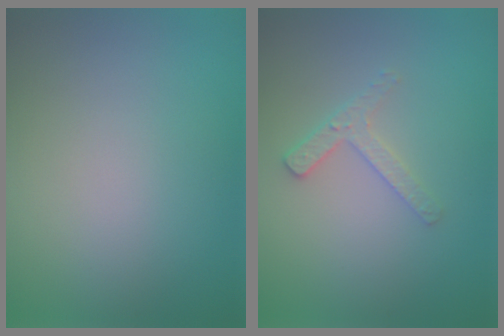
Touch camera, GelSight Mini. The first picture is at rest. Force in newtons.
{"total": 1.9, "press": 1.8, "slide": 0.4}